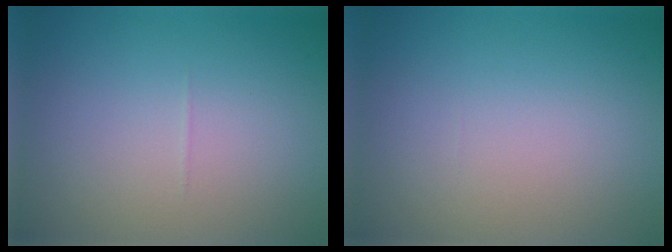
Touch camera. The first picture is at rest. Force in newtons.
{"total": 0.0}